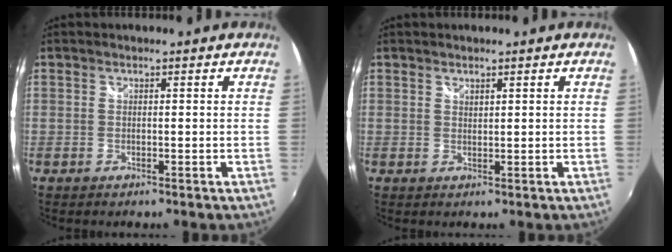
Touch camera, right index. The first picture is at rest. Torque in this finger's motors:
{"motor_torque": [-0.10, 0.17, -0.10, 0.00]}